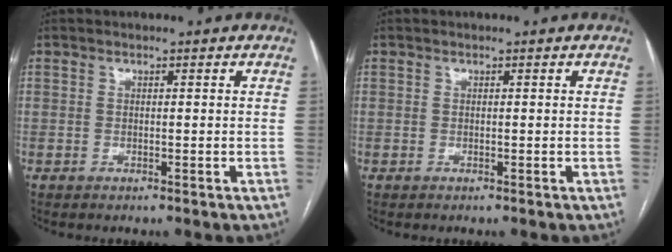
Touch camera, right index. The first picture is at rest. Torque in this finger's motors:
{"motor_torque": [-0.11, 0.15, 0.02, 0.01]}